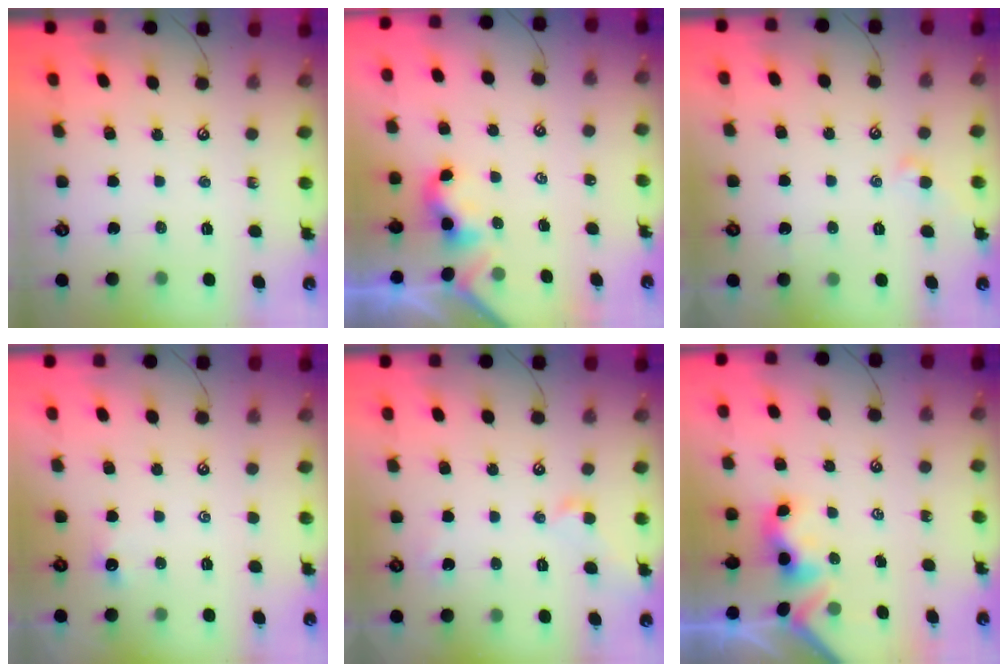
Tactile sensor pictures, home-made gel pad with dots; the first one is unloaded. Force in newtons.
{"total": 2.2, "press": 2.2, "slide": 0.2}
{"total": 0.8, "press": 0.6, "slide": 0.6}
{"total": 0.0}
{"total": 1.1, "press": 1.0, "slide": 0.4}
{"total": 3.0, "press": 3.0, "slide": 0.4}